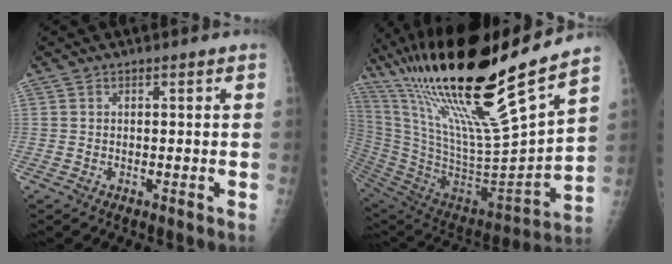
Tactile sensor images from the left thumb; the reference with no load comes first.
{"total": 33.9, "force": [23.1, 4.4, 24.4], "torque": [-0.432, -0.081, 0.411]}